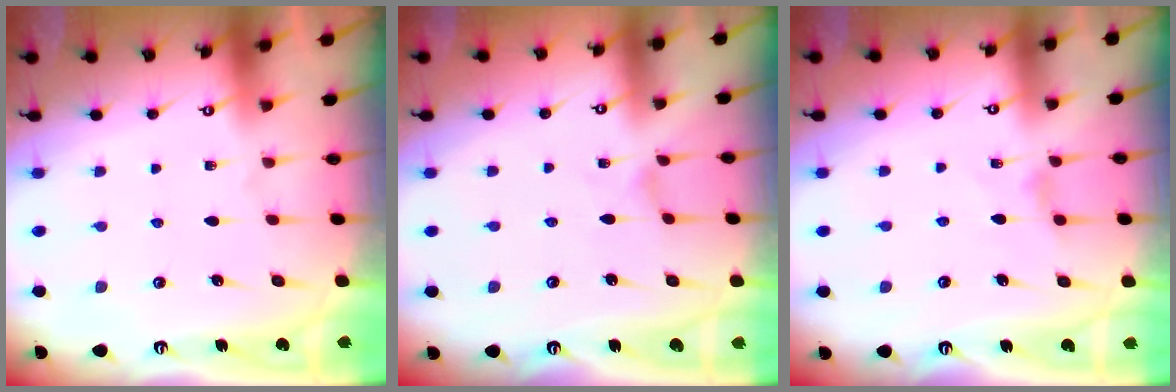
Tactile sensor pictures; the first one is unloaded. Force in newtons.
{"total": 0.0}
{"total": 2.5, "press": 2.5, "slide": 0.4}